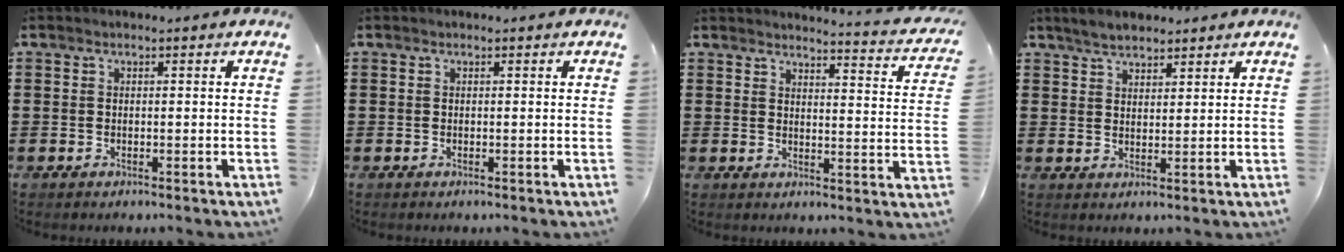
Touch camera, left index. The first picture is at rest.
{"total": 0.0}
{"total": 2.9, "force": [2.8, -0.3, 0.8], "torque": [-0.025, -0.028, 0.042]}
{"total": 3.2, "force": [2.8, 1.2, 0.9], "torque": [-0.025, 0.005, 0.054]}